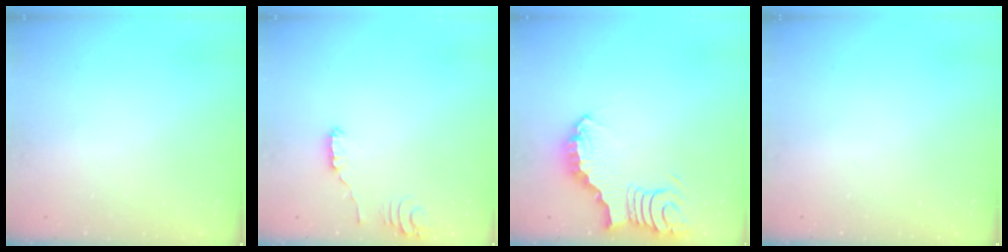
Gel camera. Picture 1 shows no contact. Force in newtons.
{"total": 1.6, "press": 1.5, "slide": 0.1}
{"total": 3.5, "press": 3.5, "slide": 0.3}
{"total": 0.0}